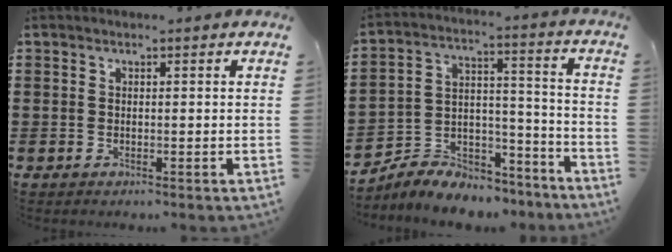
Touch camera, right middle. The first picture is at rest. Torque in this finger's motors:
{"motor_torque": [2.14, 0.00, 0.25, 0.12]}